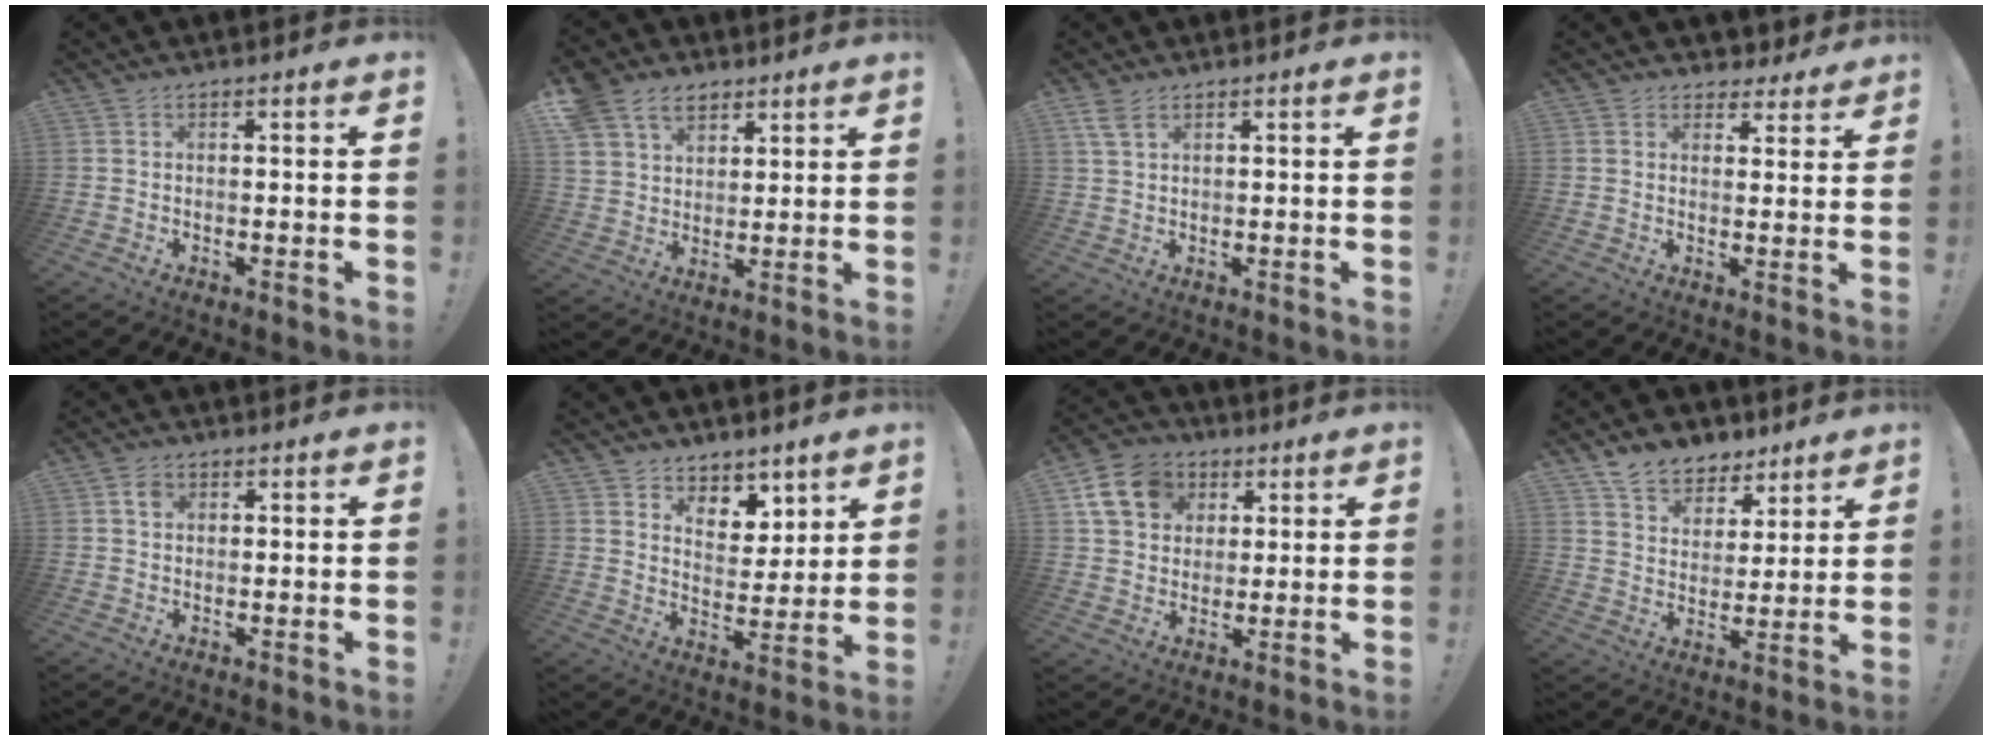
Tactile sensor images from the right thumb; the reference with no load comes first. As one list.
[{"total": 11.4, "force": [6.8, 8.1, 4.4], "torque": [-0.071, -0.032, 0.135]}, {"total": 4.0, "force": [2.5, 1.7, 2.5], "torque": [-0.050, -0.006, 0.049]}, {"total": 4.3, "force": [3.2, 2.7, 0.5], "torque": [0.003, -0.027, 0.058]}, {"total": 2.7, "force": [1.0, 2.1, 1.4], "torque": [-0.017, 0.001, 0.017]}, {"total": 7.5, "force": [5.6, 4.9, 1.4], "torque": [-0.011, -0.054, 0.107]}, {"total": 13.9, "force": [5.4, 11.2, 6.2], "torque": [-0.085, -0.015, 0.110]}, {"total": 9.7, "force": [7.7, 5.6, 1.8], "torque": [-0.030, -0.061, 0.150]}]